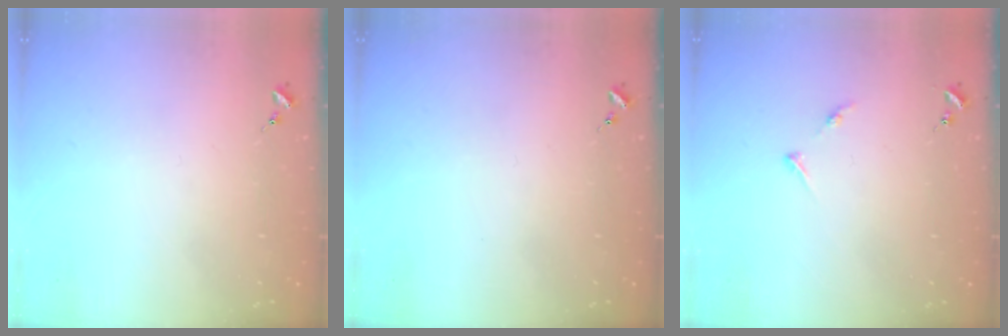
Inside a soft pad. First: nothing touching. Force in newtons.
{"total": 0.0}
{"total": 4.0, "press": 3.9, "slide": 0.5}